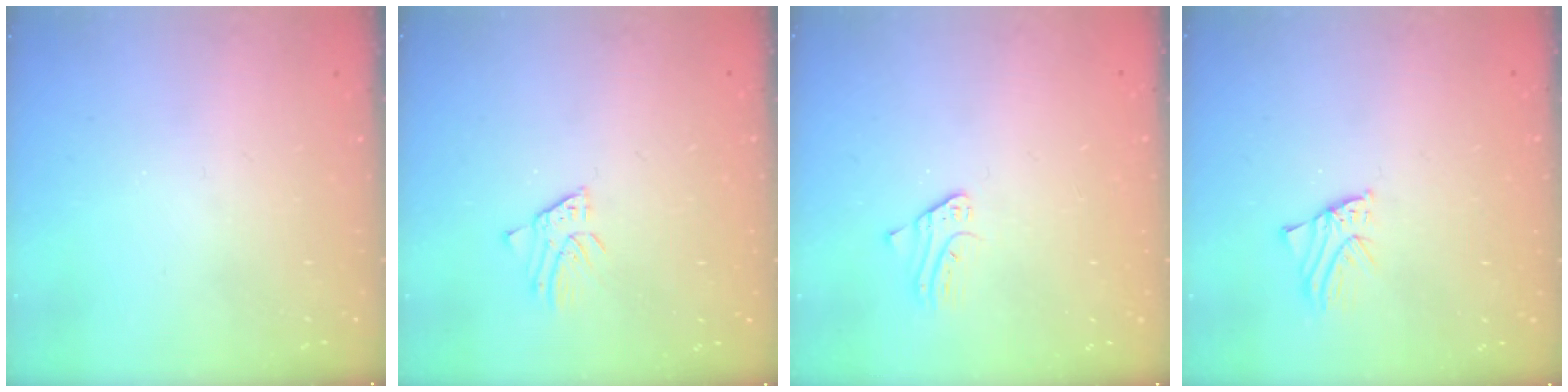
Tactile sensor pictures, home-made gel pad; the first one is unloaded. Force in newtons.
{"total": 1.6, "press": 1.6, "slide": 0.0}
{"total": 1.8, "press": 1.7, "slide": 0.2}
{"total": 1.2, "press": 1.2, "slide": 0.0}